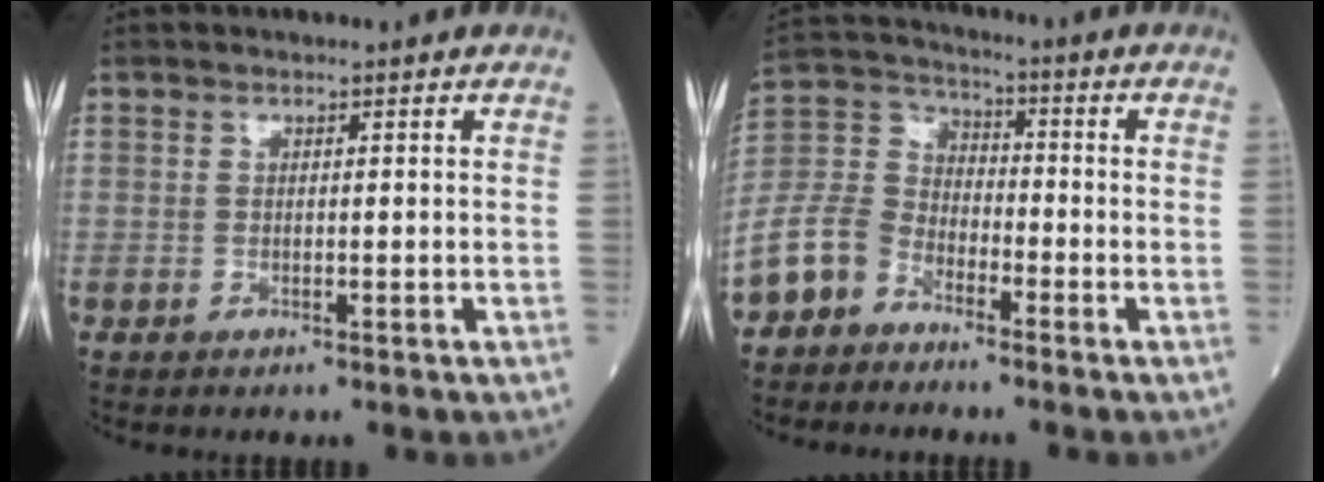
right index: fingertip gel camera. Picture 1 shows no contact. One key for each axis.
{"total": 10.8, "fx": -7.3, "fy": 7.0, "fz": 3.8, "tx": -0.103, "ty": 0.023, "tz": -0.150}